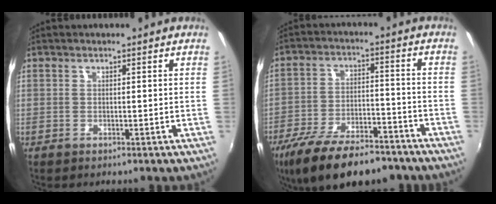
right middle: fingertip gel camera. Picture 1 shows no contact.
{"total": 19.9, "force": [-15.1, 7.2, 10.9], "torque": [-0.215, -0.026, -0.235]}